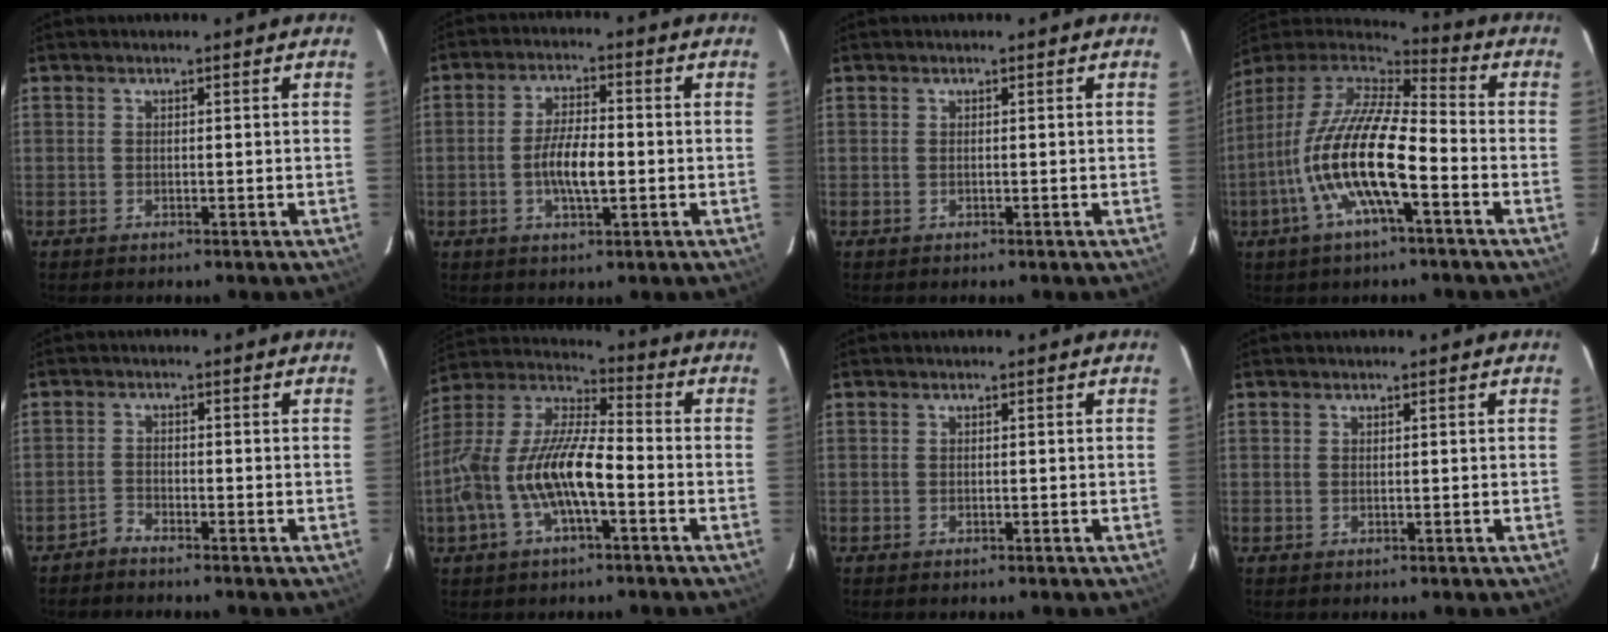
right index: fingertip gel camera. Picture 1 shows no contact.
{"total": 6.8, "force": [-1.4, 2.2, 6.3], "torque": [-0.123, 0.004, -0.025]}
{"total": 0.0}
{"total": 17.8, "force": [-5.9, 4.3, 16.3], "torque": [-0.306, -0.019, -0.120]}
{"total": 1.6, "force": [-1.6, 0.1, 0.0], "torque": [-0.003, 0.001, -0.037]}
{"total": 16.4, "force": [-4.9, 5.3, 14.8], "torque": [-0.294, -0.003, -0.095]}
{"total": 0.0}
{"total": 0.0}